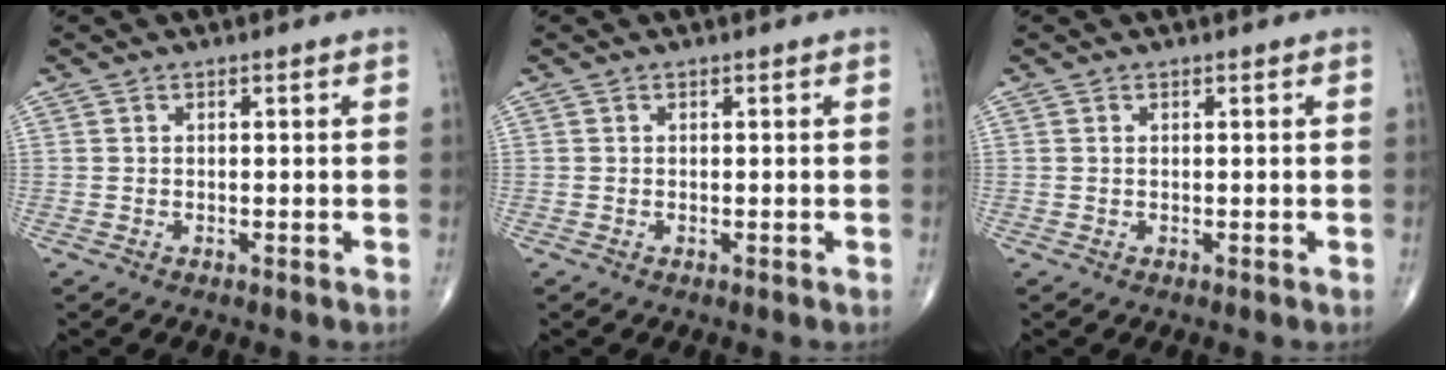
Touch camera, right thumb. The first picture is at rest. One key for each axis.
{"total": 0.0}
{"total": 0.0}